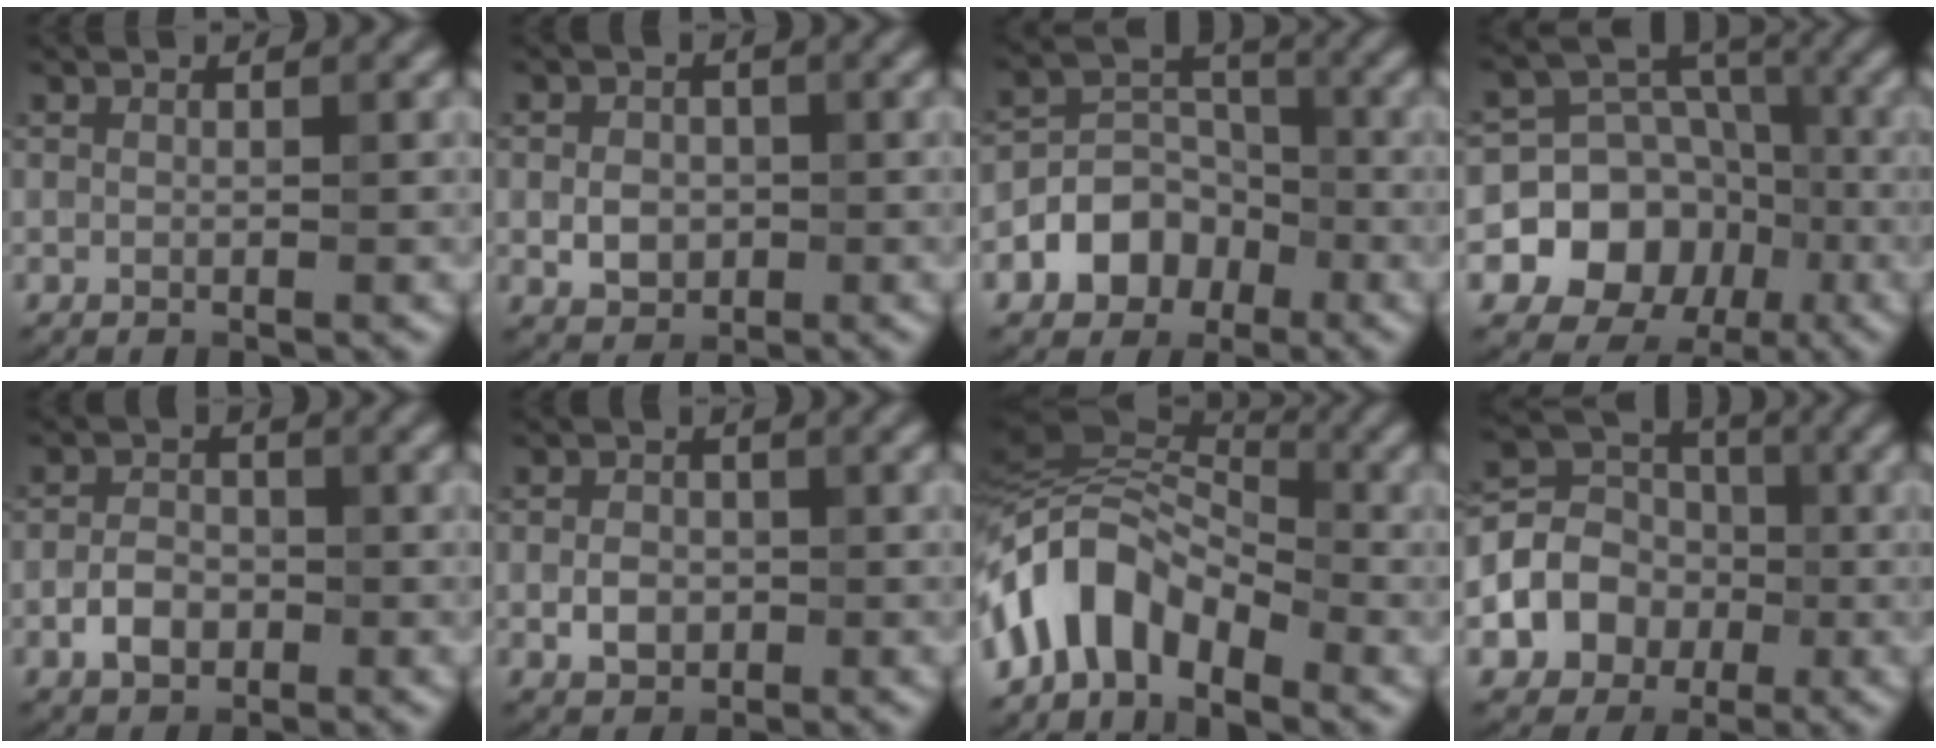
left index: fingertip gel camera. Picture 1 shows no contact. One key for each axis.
{"total": 2.7, "fx": -0.3, "fy": 2.1, "fz": 1.7, "tx": -0.028, "ty": 0.001, "tz": -0.009}
{"total": 5.3, "fx": -2.5, "fy": 4.0, "fz": 2.4, "tx": -0.018, "ty": 0.010, "tz": -0.062}
{"total": 8.4, "fx": -2.7, "fy": 7.0, "fz": 3.6, "tx": -0.058, "ty": 0.008, "tz": -0.063}
{"total": 2.7, "fx": -1.2, "fy": 1.8, "fz": 1.7, "tx": -0.029, "ty": 0.006, "tz": -0.025}
{"total": 2.3, "fx": -0.5, "fy": 1.7, "fz": 1.4, "tx": -0.027, "ty": 0.001, "tz": -0.012}
{"total": 6.9, "fx": -3.4, "fy": 3.7, "fz": 4.7, "tx": -0.085, "ty": 0.018, "tz": -0.074}
{"total": 6.2, "fx": -1.5, "fy": 5.2, "fz": 3.0, "tx": -0.051, "ty": 0.007, "tz": -0.044}